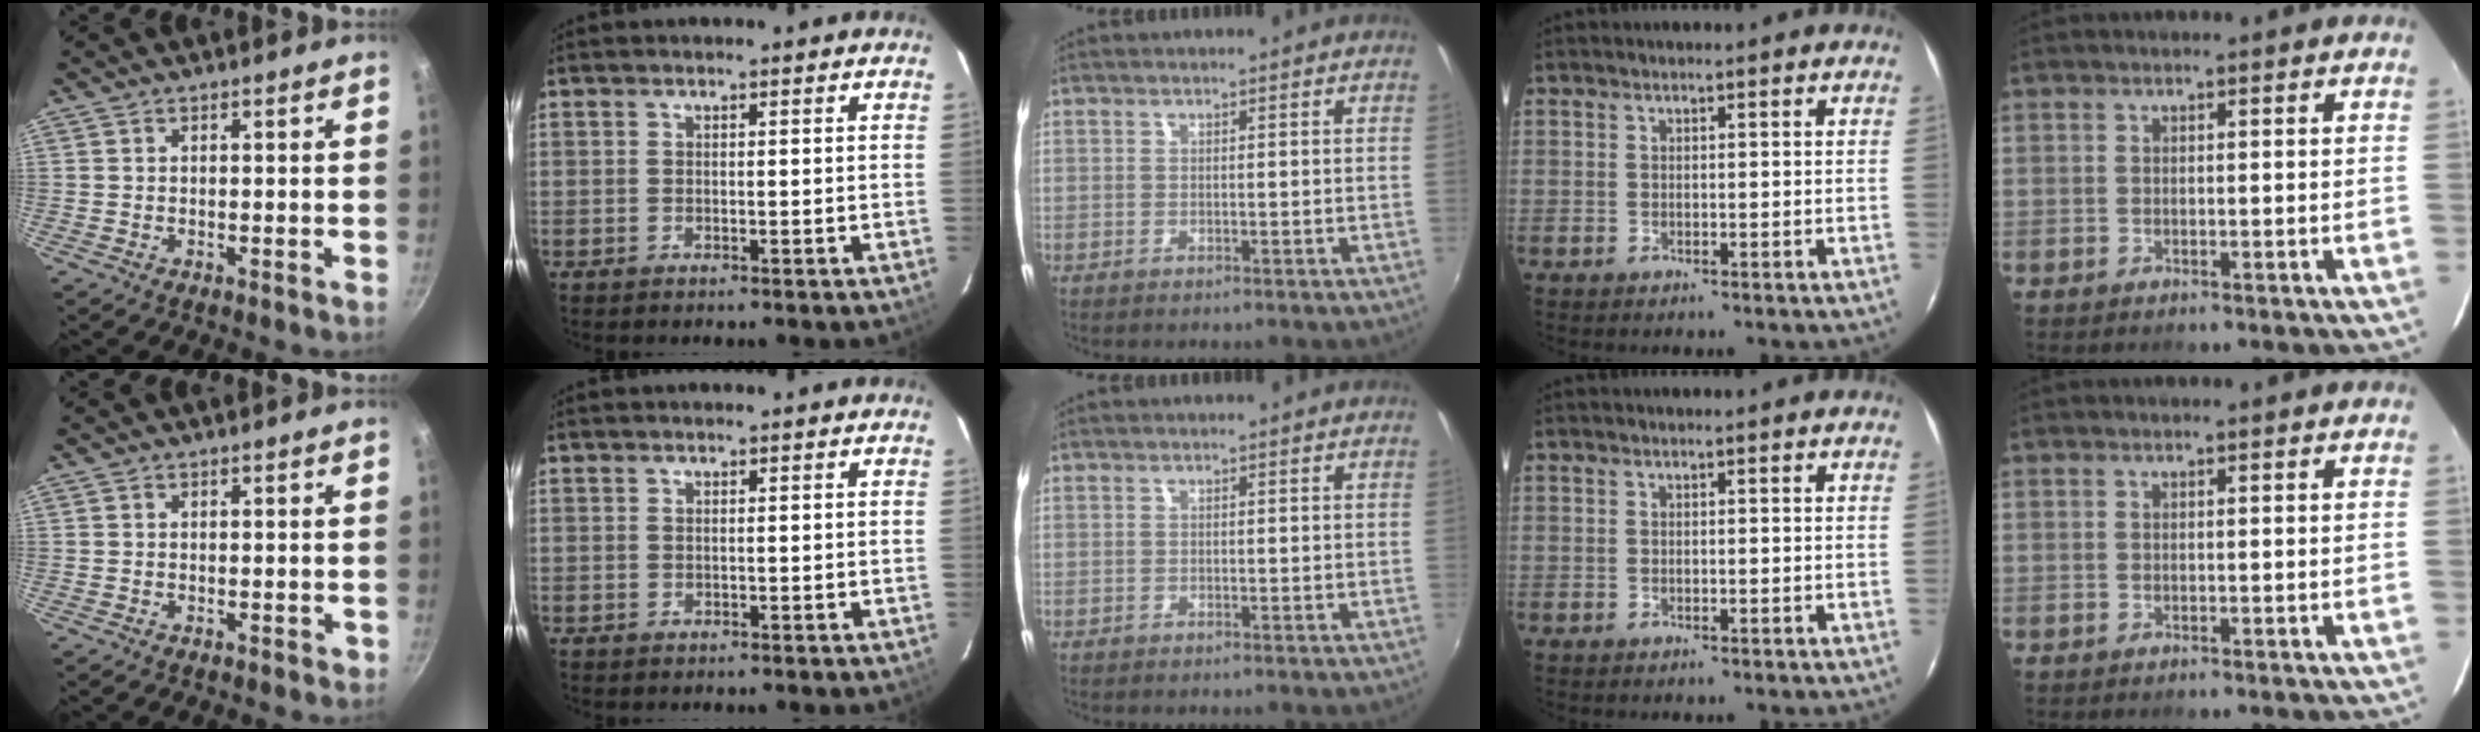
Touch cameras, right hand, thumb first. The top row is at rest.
{"thumb": {"total": 0.9, "force": [-0.2, 0.7, 0.6], "torque": [-0.002, 0.003, -0.002]}}